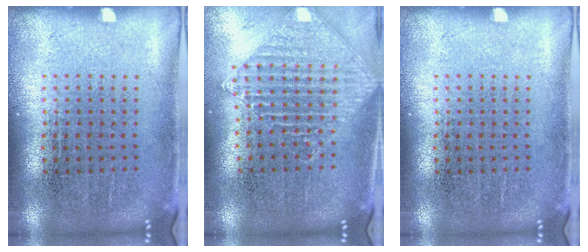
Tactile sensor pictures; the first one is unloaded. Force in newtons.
{"total": 1.3, "press": 1.2, "slide": 0.5}
{"total": 0.0}